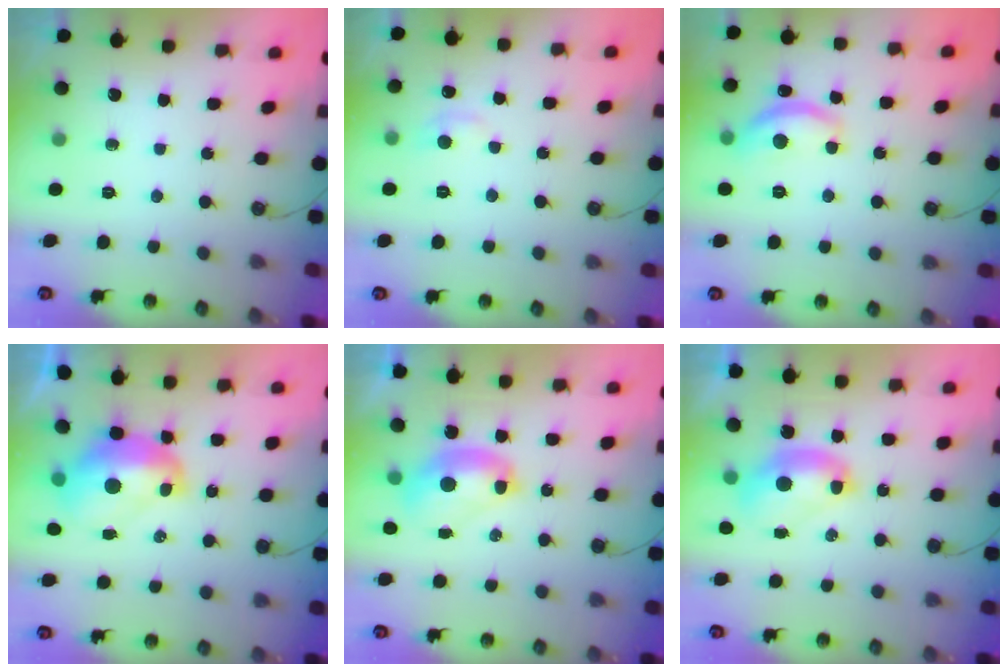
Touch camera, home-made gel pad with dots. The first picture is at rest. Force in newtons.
{"total": 0.8, "press": 0.4, "slide": 0.7}
{"total": 8.9, "press": 8.9, "slide": 0.8}
{"total": 4.7, "press": 4.6, "slide": 0.9}
{"total": 2.6, "press": 2.6, "slide": 0.2}
{"total": 2.7, "press": 2.7, "slide": 0.1}